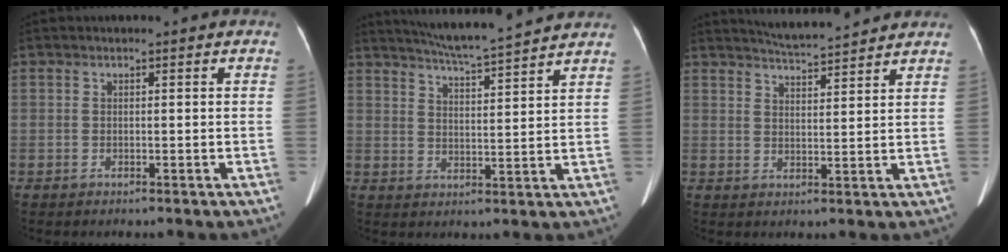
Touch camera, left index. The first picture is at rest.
{"total": 12.2, "force": [11.2, -0.4, 4.8], "torque": [-0.088, 0.015, 0.162]}
{"total": 8.1, "force": [7.8, 0.1, 2.3], "torque": [-0.050, 0.016, 0.116]}